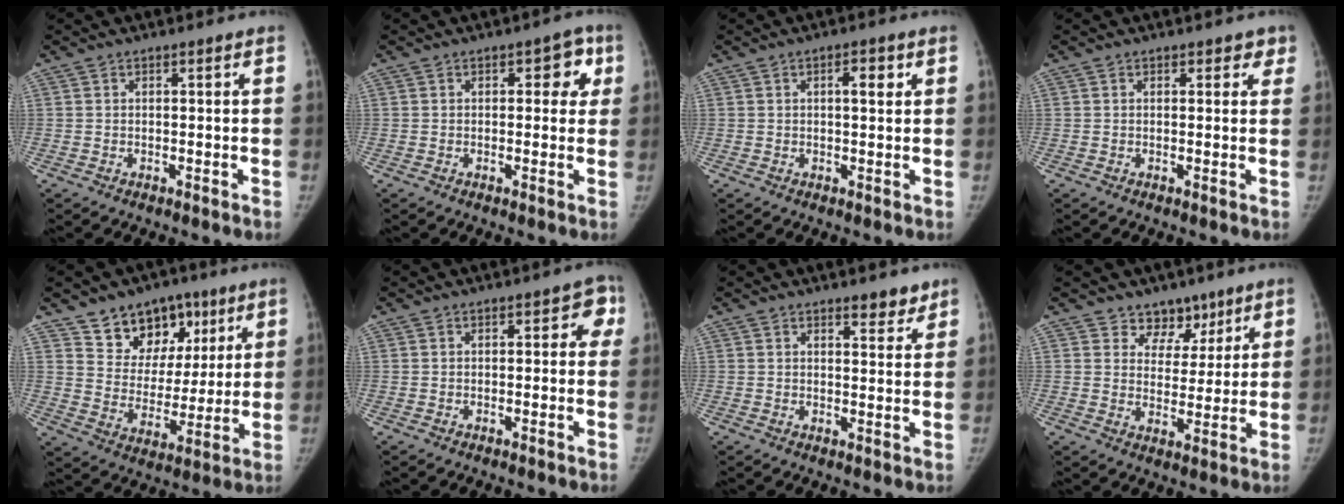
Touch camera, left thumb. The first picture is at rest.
{"total": 4.8, "force": [1.4, 3.0, 3.4], "torque": [0.001, 0.003, 0.005]}
{"total": 3.0, "force": [1.0, 1.2, 2.6], "torque": [-0.032, 0.000, 0.013]}
{"total": 2.3, "force": [1.5, 1.6, 0.7], "torque": [0.027, -0.004, 0.011]}
{"total": 14.5, "force": [8.7, 10.2, 5.7], "torque": [-0.035, -0.039, 0.146]}
{"total": 3.3, "force": [0.6, 2.2, 2.3], "torque": [0.013, 0.007, -0.007]}
{"total": 3.7, "force": [2.9, 1.5, 1.6], "torque": [-0.001, -0.019, 0.040]}
{"total": 7.0, "force": [5.0, 4.8, 1.0], "torque": [0.029, -0.033, 0.081]}